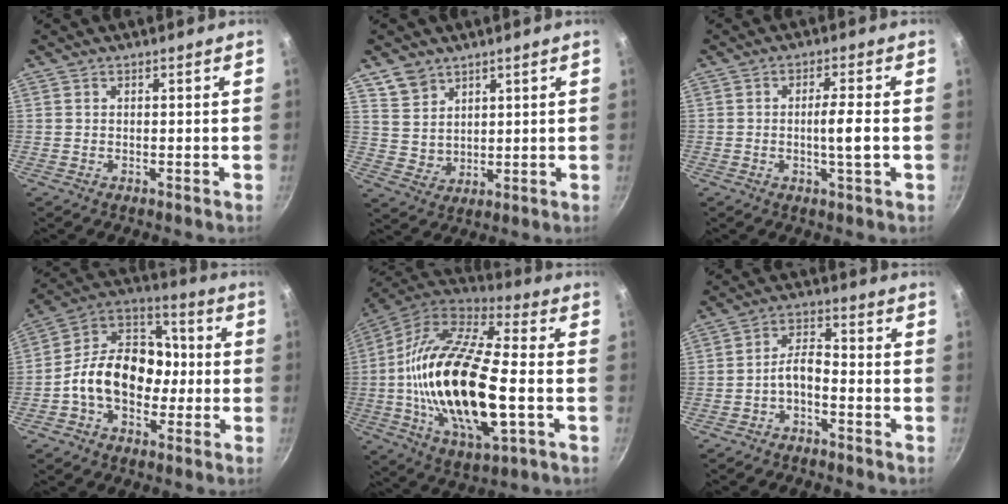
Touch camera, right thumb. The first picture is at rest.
{"total": 6.3, "force": [4.0, 4.7, 1.5], "torque": [-0.005, -0.008, 0.087]}
{"total": 5.0, "force": [-0.8, 0.4, 4.9], "torque": [-0.088, 0.007, -0.013]}
{"total": 17.1, "force": [-2.5, 12.5, 11.3], "torque": [-0.137, 0.053, -0.063]}
{"total": 27.5, "force": [-3.0, 11.2, 24.9], "torque": [-0.484, 0.017, -0.066]}
{"total": 4.9, "force": [-2.6, 2.1, 3.5], "torque": [-0.064, 0.039, -0.051]}